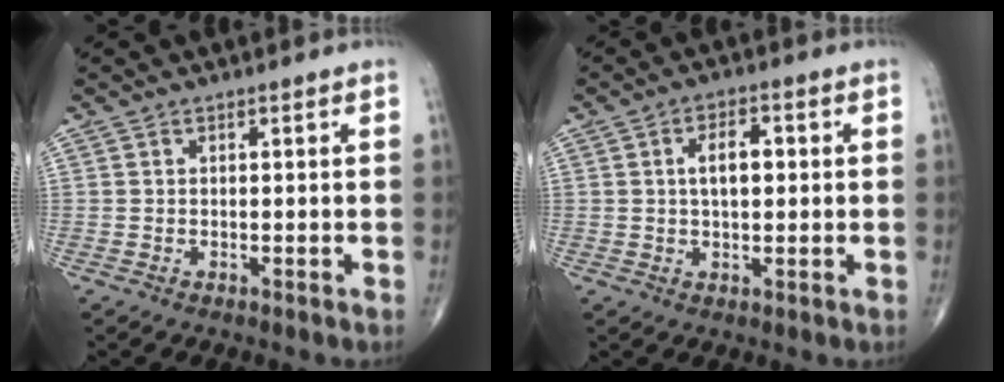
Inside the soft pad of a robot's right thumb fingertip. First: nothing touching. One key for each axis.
{"total": 5.6, "fx": 0.7, "fy": 2.9, "fz": 4.7, "tx": -0.071, "ty": 0.009, "tz": 0.008}